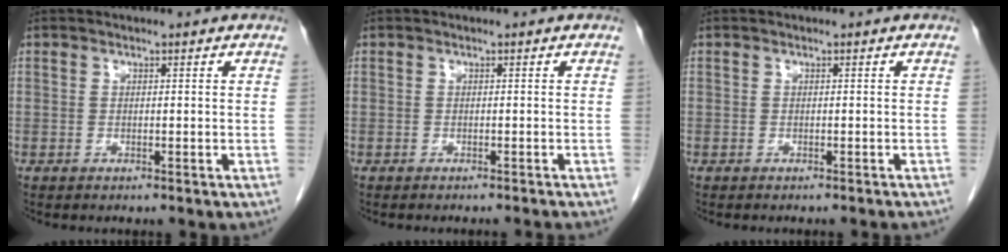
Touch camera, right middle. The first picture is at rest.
{"total": 3.0, "force": [-2.8, -0.4, 0.8], "torque": [-0.011, -0.009, -0.034]}
{"total": 3.1, "force": [-3.0, 0.2, 0.9], "torque": [-0.017, -0.012, -0.033]}